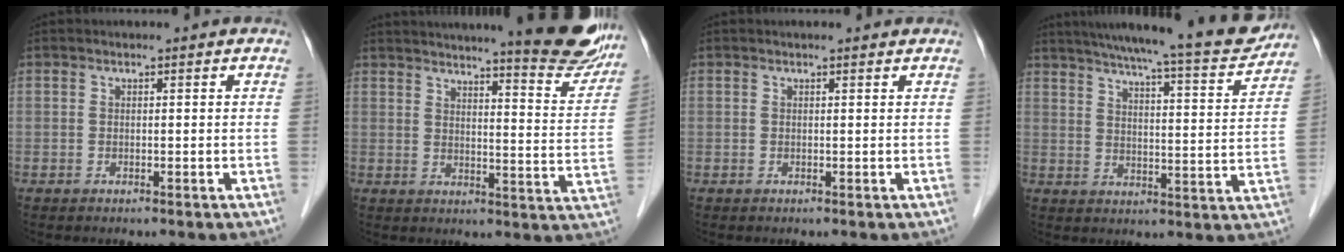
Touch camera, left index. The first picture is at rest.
{"total": 16.8, "force": [14.8, 1.0, 8.0], "torque": [-0.096, -0.048, 0.179]}
{"total": 1.4, "force": [1.2, 0.2, 0.7], "torque": [-0.011, 0.009, 0.016]}
{"total": 19.6, "force": [17.5, 1.5, 8.6], "torque": [-0.129, -0.023, 0.230]}